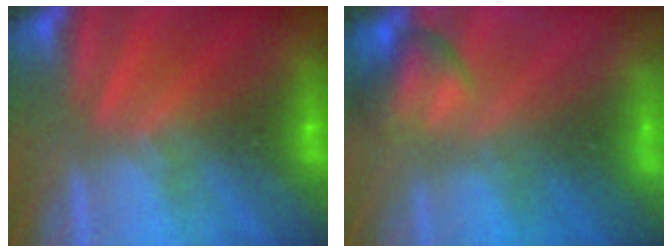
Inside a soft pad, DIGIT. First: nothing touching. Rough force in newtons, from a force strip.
{"total": 7.4}